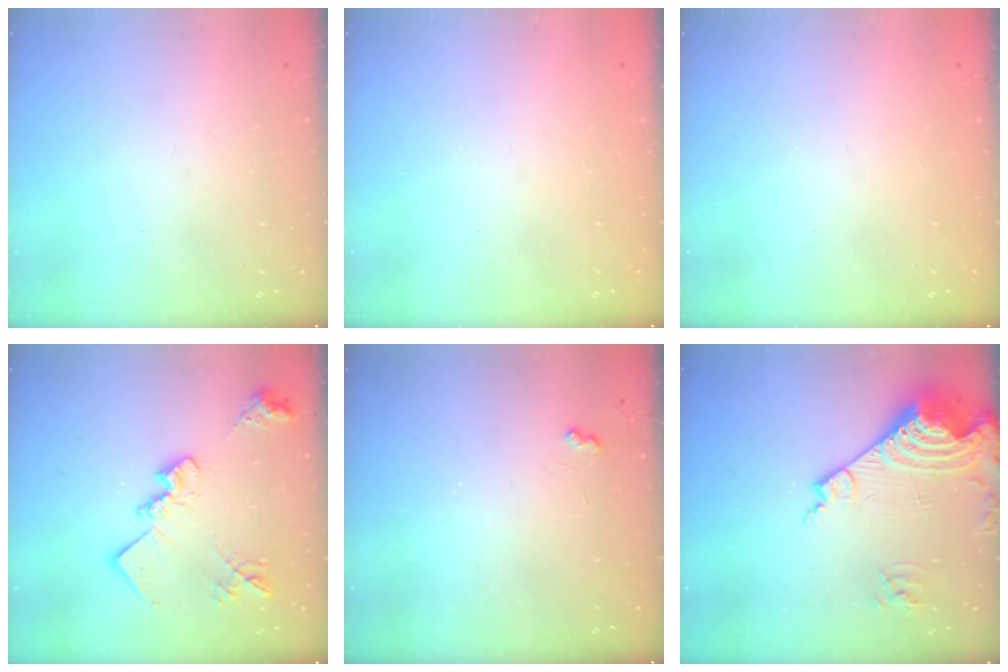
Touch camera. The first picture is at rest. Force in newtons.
{"total": 1.3, "press": 1.0, "slide": 0.7}
{"total": 1.0, "press": 0.9, "slide": 0.1}
{"total": 17.7, "press": 17.7, "slide": 1.0}
{"total": 2.9, "press": 2.9, "slide": 0.5}
{"total": 16.3, "press": 16.2, "slide": 1.9}